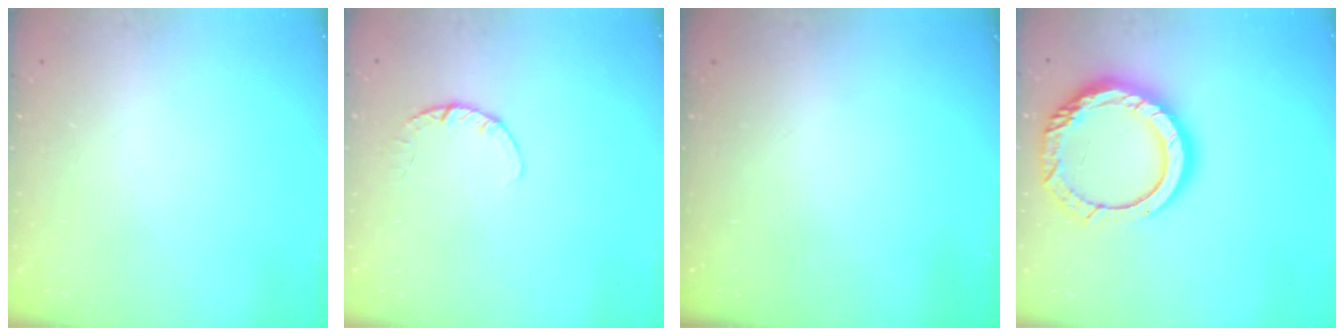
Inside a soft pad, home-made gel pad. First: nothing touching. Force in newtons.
{"total": 2.7, "press": 2.7, "slide": 0.4}
{"total": 0.0}
{"total": 17.4, "press": 17.3, "slide": 1.6}